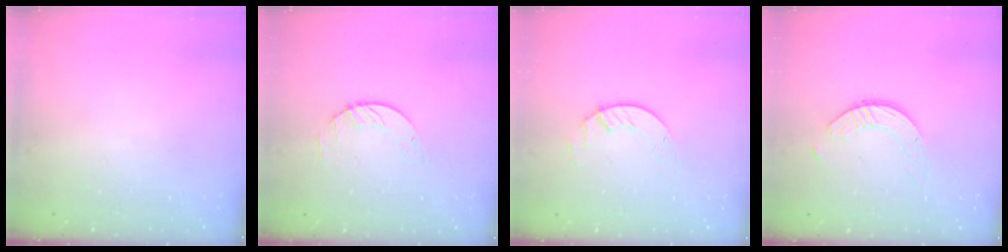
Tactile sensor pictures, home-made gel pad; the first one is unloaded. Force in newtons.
{"total": 1.6, "press": 1.6, "slide": 0.2}
{"total": 2.6, "press": 2.6, "slide": 0.3}
{"total": 1.6, "press": 1.6, "slide": 0.2}